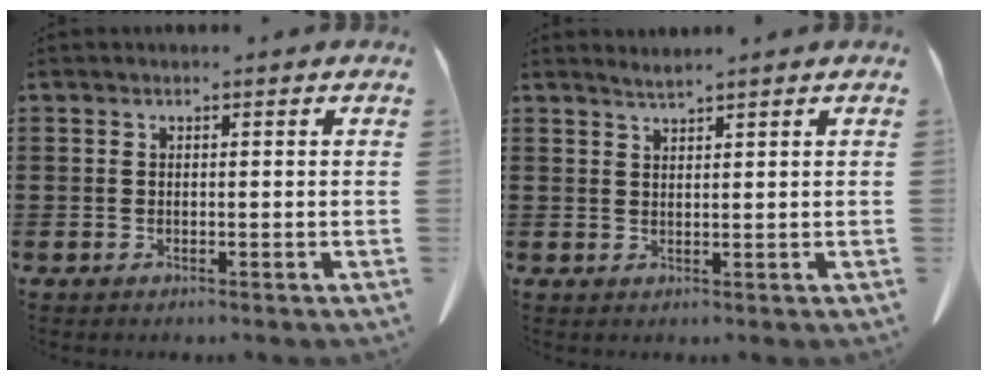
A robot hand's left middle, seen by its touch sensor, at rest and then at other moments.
{"total": 1.5, "force": [1.4, -0.3, 0.3], "torque": [-0.007, -0.003, 0.029]}